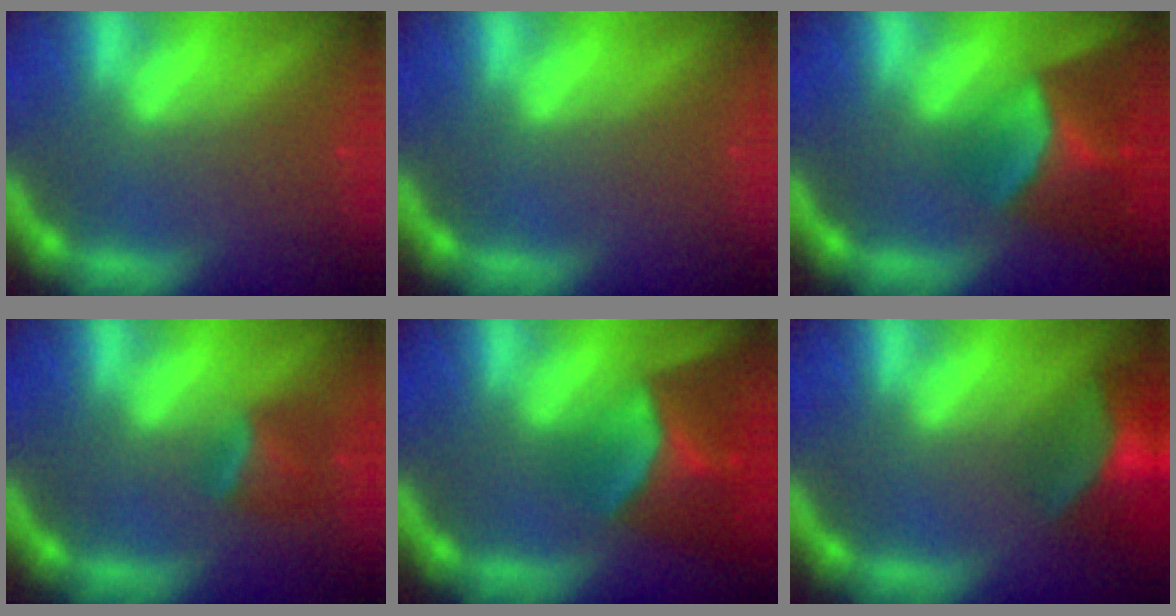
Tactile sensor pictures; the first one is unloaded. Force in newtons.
{"total": 0.0}
{"total": 8.4}
{"total": 2.9}
{"total": 8.9}
{"total": 9.9}